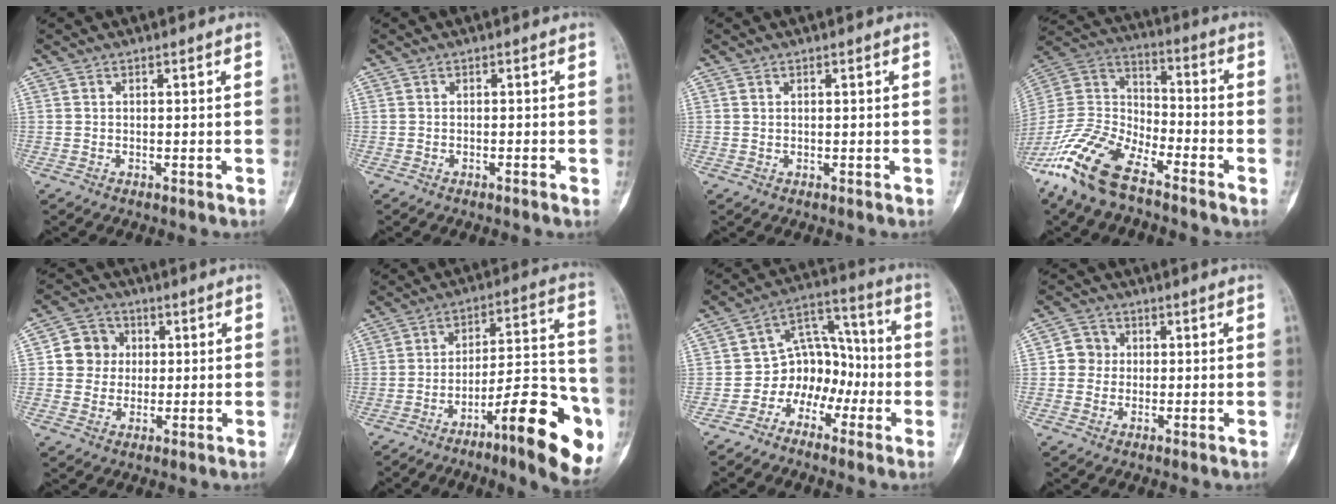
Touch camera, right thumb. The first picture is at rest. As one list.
[{"total": 0.8, "force": [-0.5, 0.0, 0.6], "torque": [-0.015, 0.003, -0.008]}, {"total": 0.0}, {"total": 16.2, "force": [-11.4, 6.3, 9.7], "torque": [-0.194, 0.056, -0.226]}, {"total": 7.5, "force": [1.0, 7.0, 2.5], "torque": [-0.005, 0.005, 0.009]}, {"total": 20.3, "force": [-9.5, 4.9, 17.3], "torque": [-0.222, 0.065, -0.137]}, {"total": 9.9, "force": [-4.0, 8.0, 4.3], "torque": [-0.018, 0.080, -0.083]}, {"total": 4.2, "force": [0.3, 4.1, 1.1], "torque": [0.009, 0.008, -0.003]}]